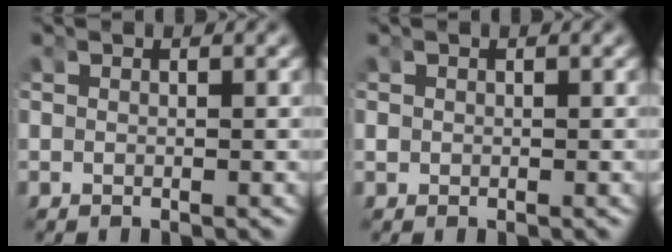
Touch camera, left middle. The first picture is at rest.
{"total": 0.7, "force": [-0.3, 0.7, 0.1], "torque": [-0.008, -0.003, -0.002]}